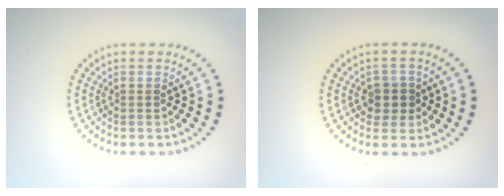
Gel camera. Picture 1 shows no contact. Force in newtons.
{"total": 2.4, "press": 2.2, "slide": 0.9}